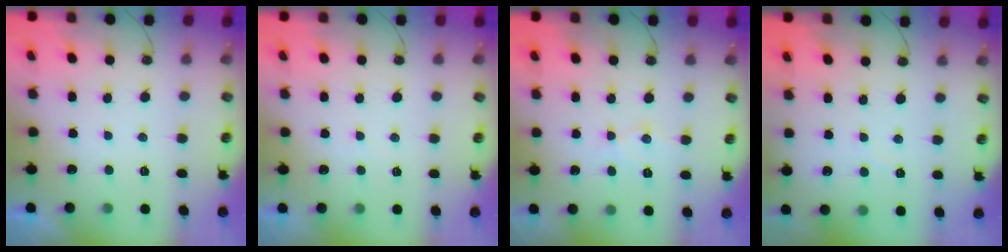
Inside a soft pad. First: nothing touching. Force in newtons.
{"total": 3.6, "press": 3.6, "slide": 0.4}
{"total": 7.0, "press": 7.0, "slide": 0.4}
{"total": 2.7, "press": 2.7, "slide": 0.4}